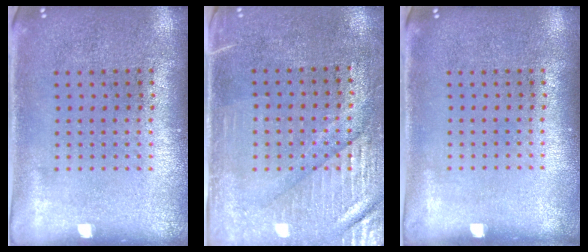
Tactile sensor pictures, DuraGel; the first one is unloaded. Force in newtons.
{"total": 3.5, "press": 3.0, "slide": 1.8}
{"total": 0.0}